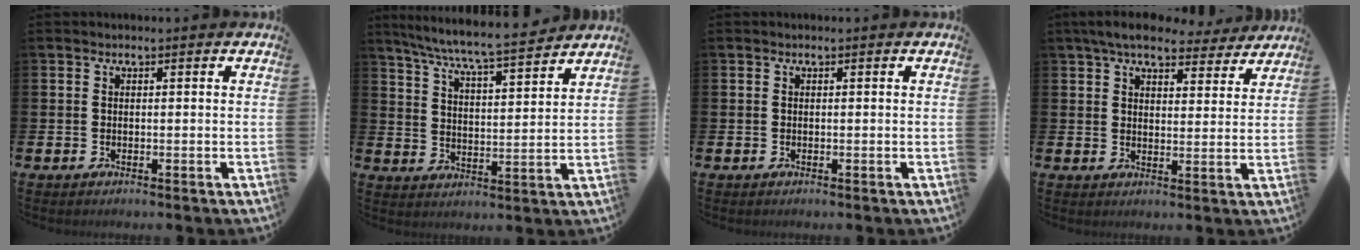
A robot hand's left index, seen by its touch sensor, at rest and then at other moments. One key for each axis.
{"total": 7.1, "fx": 6.7, "fy": -0.1, "fz": 2.4, "tx": -0.076, "ty": -0.048, "tz": 0.115}
{"total": 0.0}
{"total": 6.8, "fx": 6.1, "fy": 2.0, "fz": 2.2, "tx": -0.048, "ty": -0.031, "tz": 0.107}